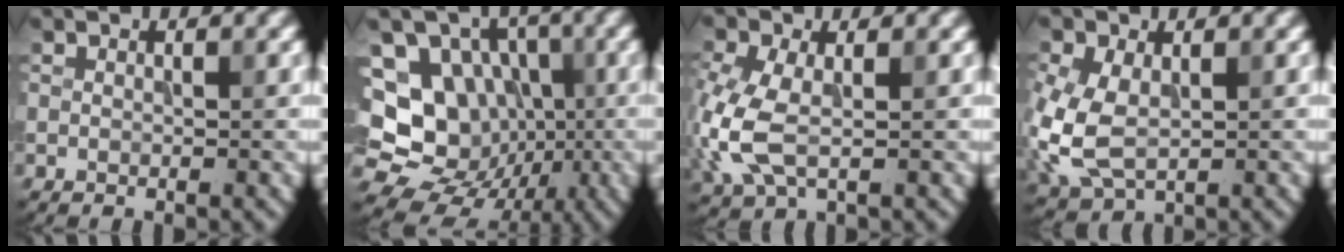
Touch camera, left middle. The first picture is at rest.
{"total": 15.8, "force": [0.0, 14.1, 7.3], "torque": [-0.162, 0.030, 0.002]}
{"total": 5.7, "force": [-0.8, 3.3, 4.5], "torque": [-0.130, -0.003, -0.018]}
{"total": 6.5, "force": [-0.8, 4.4, 4.7], "torque": [-0.131, -0.012, -0.008]}